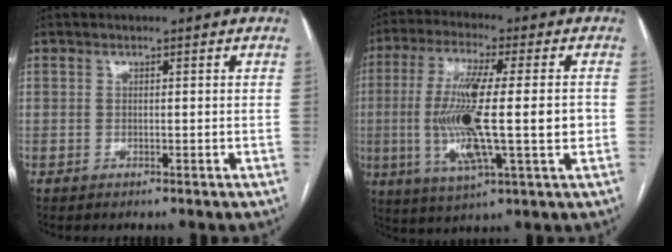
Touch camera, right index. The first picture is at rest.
{"total": 16.1, "force": [-1.2, 2.0, 15.9], "torque": [-0.303, -0.005, -0.021]}